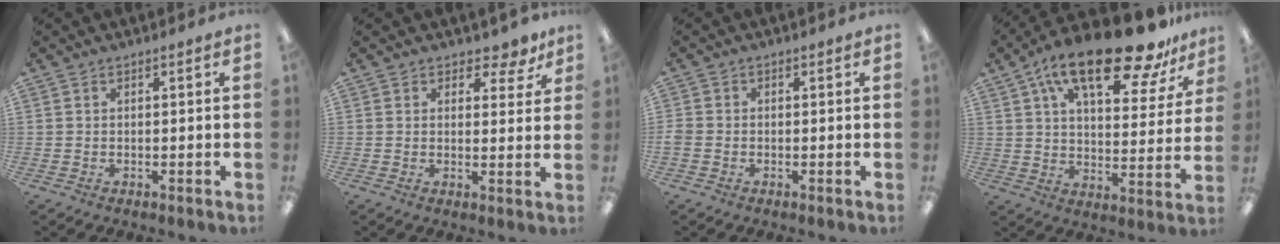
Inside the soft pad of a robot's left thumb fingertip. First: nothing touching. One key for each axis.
{"total": 4.3, "fx": 3.0, "fy": 2.7, "fz": 1.5, "tx": -0.007, "ty": -0.016, "tz": 0.049}
{"total": 1.7, "fx": -0.7, "fy": 1.4, "fz": 0.7, "tx": -0.010, "ty": 0.003, "tz": -0.012}
{"total": 22.4, "fx": 15.1, "fy": 8.0, "fz": 14.6, "tx": -0.233, "ty": -0.083, "tz": 0.251}